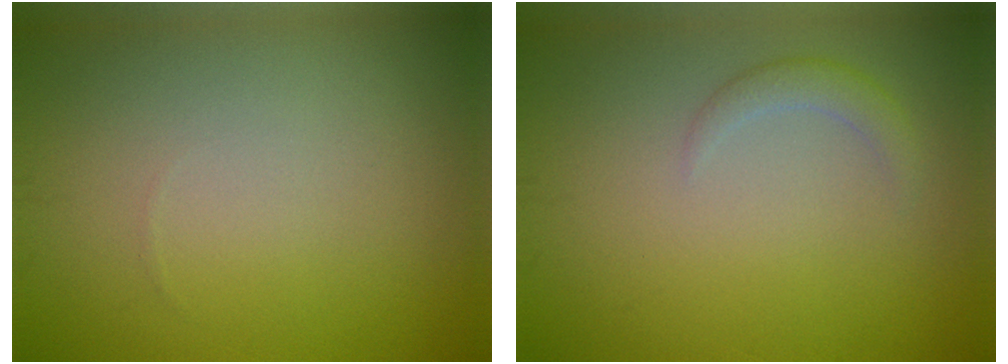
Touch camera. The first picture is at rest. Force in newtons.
{"total": 1.5, "press": 1.5, "slide": 0.1}